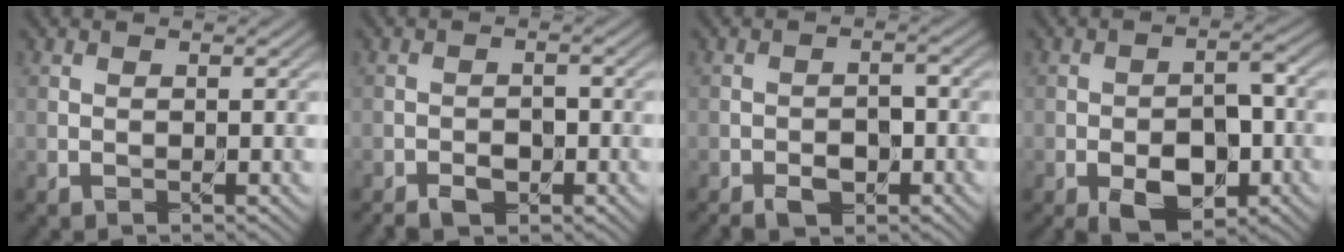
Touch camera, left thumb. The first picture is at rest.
{"total": 3.4, "force": [-2.3, 2.0, 1.4], "torque": [-0.011, 0.003, -0.038]}
{"total": 4.6, "force": [-3.0, 2.7, 2.2], "torque": [-0.016, 0.001, -0.048]}
{"total": 8.2, "force": [-3.9, 4.4, 5.6], "torque": [-0.081, -0.006, -0.065]}